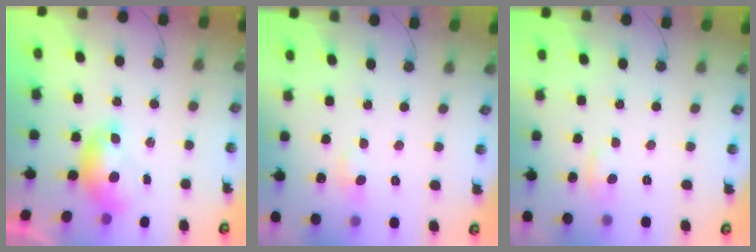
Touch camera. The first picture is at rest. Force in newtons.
{"total": 0.8, "press": 0.2, "slide": 0.8}
{"total": 1.2, "press": 0.9, "slide": 0.7}